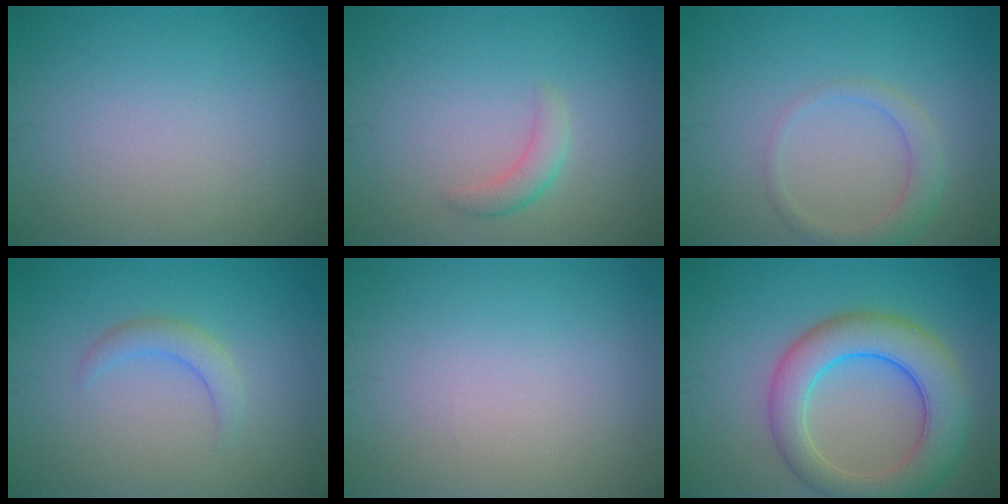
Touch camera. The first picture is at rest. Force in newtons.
{"total": 1.7, "press": 1.7, "slide": 0.1}
{"total": 2.4, "press": 2.4, "slide": 0.2}
{"total": 2.0, "press": 2.0, "slide": 0.3}
{"total": 0.0}
{"total": 7.4, "press": 7.4, "slide": 0.5}